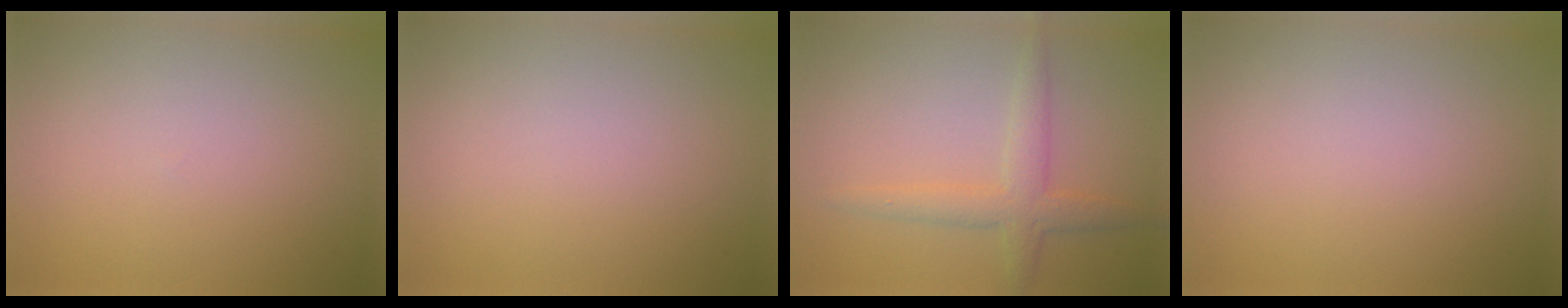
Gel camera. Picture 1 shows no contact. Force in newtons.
{"total": 0.0}
{"total": 3.1, "press": 3.0, "slide": 0.1}
{"total": 0.0}